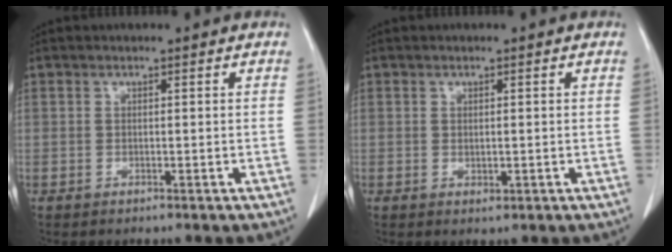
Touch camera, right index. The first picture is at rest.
{"total": 0.9, "force": [0.0, 0.5, 0.8], "torque": [-0.011, -0.004, 0.006]}